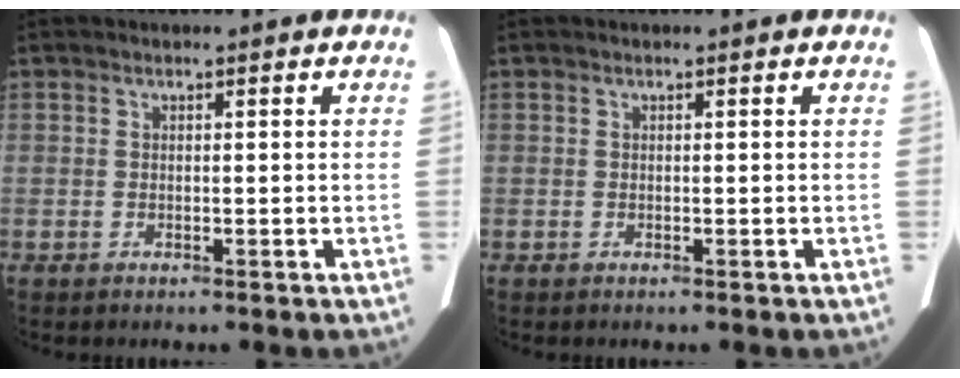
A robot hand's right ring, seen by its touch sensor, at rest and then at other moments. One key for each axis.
{"total": 0.0}